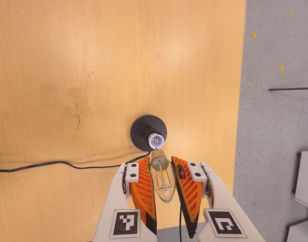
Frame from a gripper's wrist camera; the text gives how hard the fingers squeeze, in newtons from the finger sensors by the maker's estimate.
{"total": 20.1, "left": 22.0, "right": 18.2}